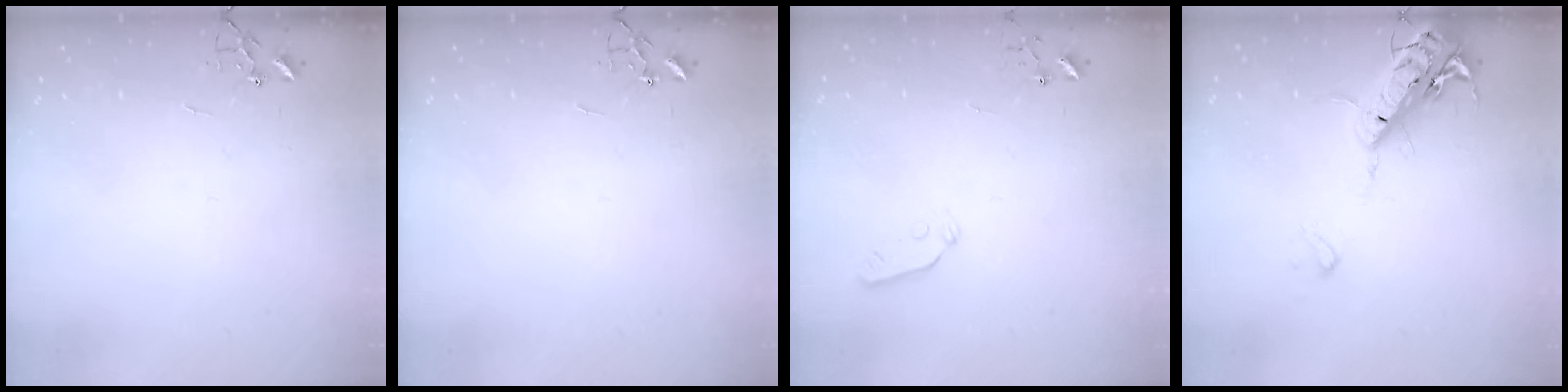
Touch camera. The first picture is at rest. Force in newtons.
{"total": 0.0}
{"total": 4.2, "press": 4.2, "slide": 0.5}
{"total": 17.5, "press": 17.2, "slide": 3.6}